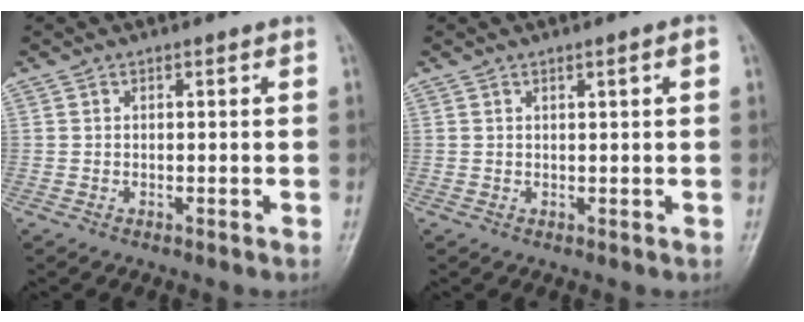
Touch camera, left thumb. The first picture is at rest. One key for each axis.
{"total": 2.0, "fx": 0.7, "fy": 0.1, "fz": 1.8, "tx": -0.030, "ty": 0.001, "tz": 0.012}